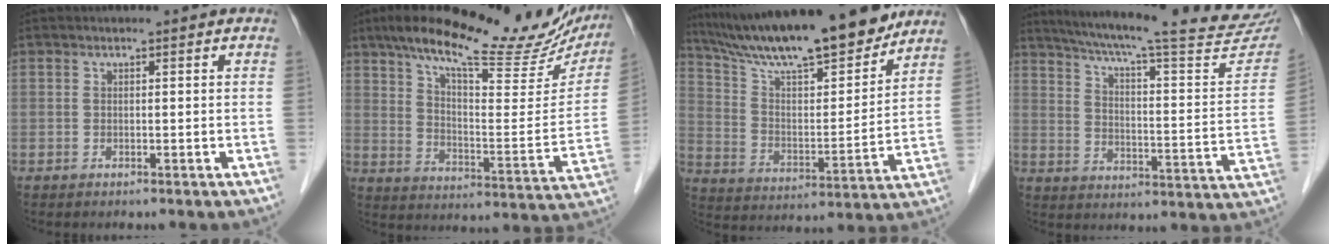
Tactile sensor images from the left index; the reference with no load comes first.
{"total": 26.6, "force": [20.4, 6.6, 15.7], "torque": [-0.237, 0.016, 0.276]}
{"total": 20.5, "force": [17.7, 2.4, 10.1], "torque": [-0.173, 0.000, 0.289]}
{"total": 28.0, "force": [24.8, 2.0, 12.9], "torque": [-0.198, -0.056, 0.313]}